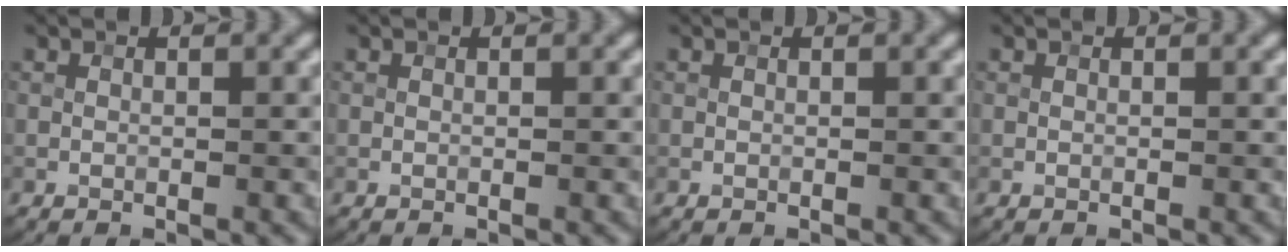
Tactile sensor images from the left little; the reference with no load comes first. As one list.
[{"total": 0.0}, {"total": 0.0}, {"total": 0.0}]